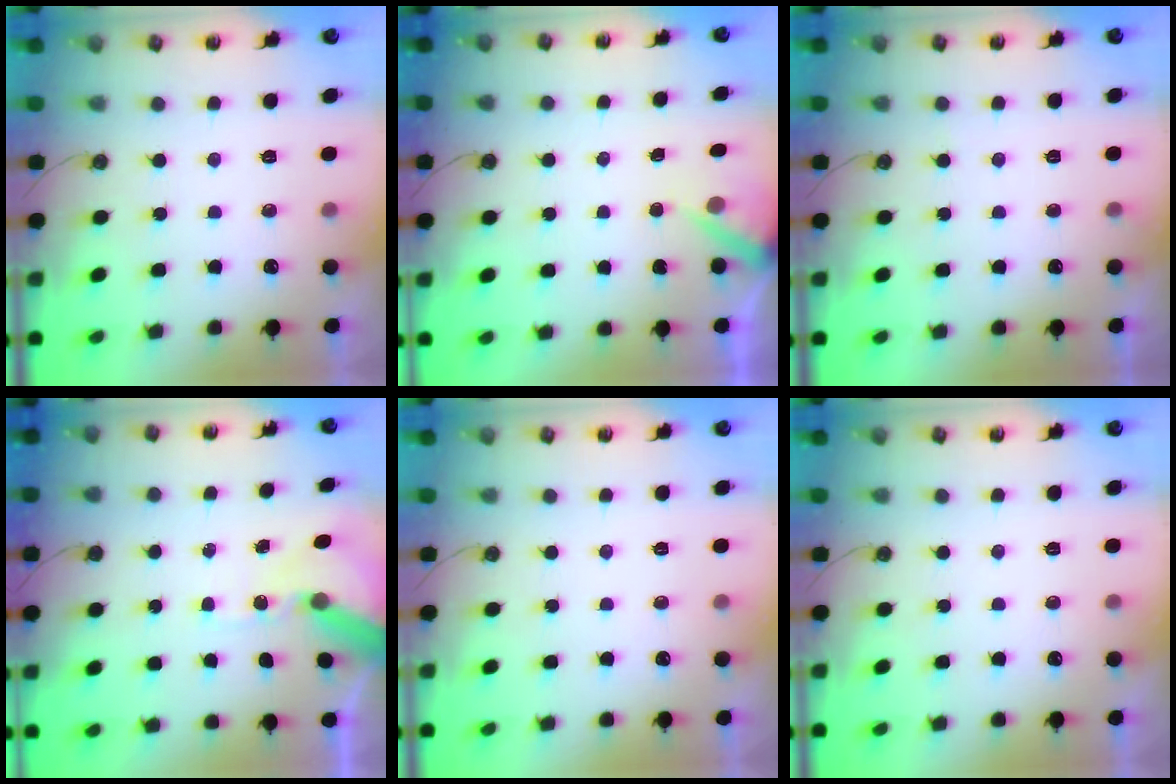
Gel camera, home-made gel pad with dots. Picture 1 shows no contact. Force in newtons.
{"total": 4.1, "press": 4.1, "slide": 0.4}
{"total": 4.0, "press": 4.0, "slide": 0.3}
{"total": 11.6, "press": 11.4, "slide": 1.7}
{"total": 0.0}
{"total": 0.0}